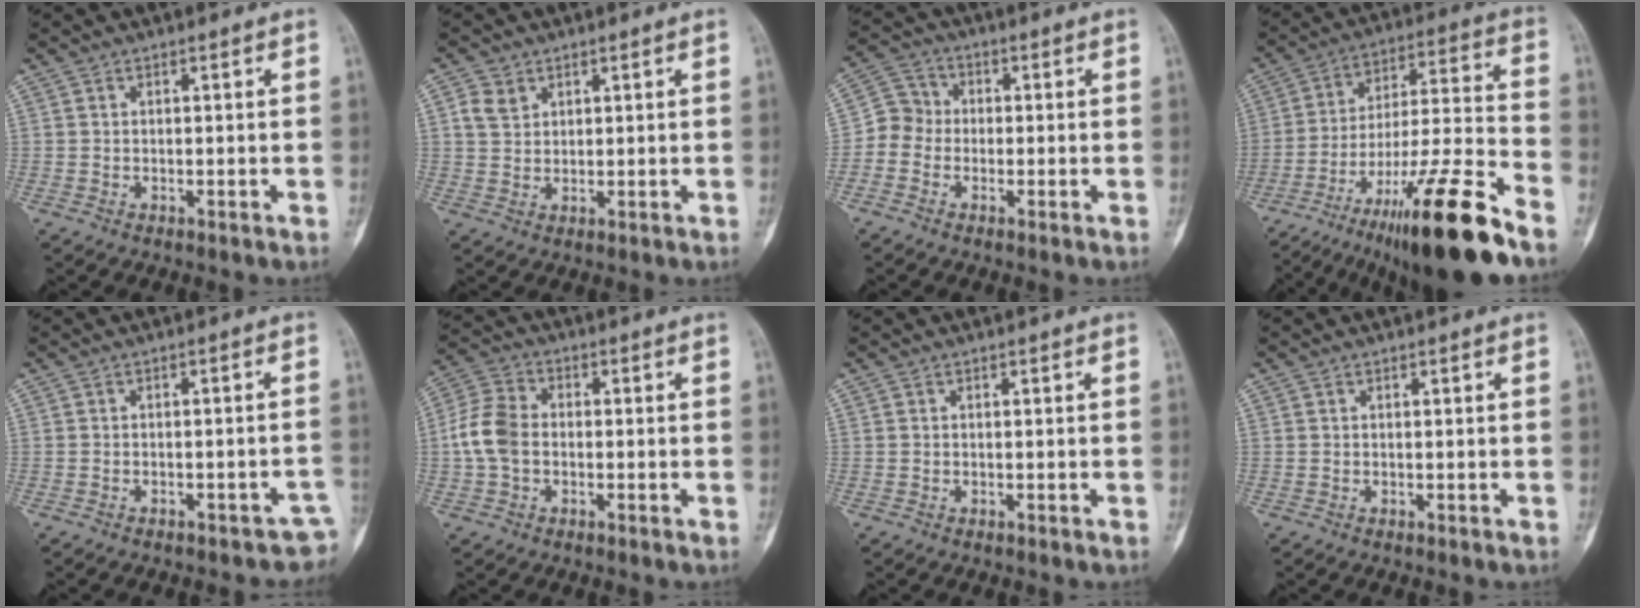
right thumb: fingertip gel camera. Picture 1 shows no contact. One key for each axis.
{"total": 3.7, "fx": 1.7, "fy": 2.9, "fz": 1.6, "tx": -0.020, "ty": -0.004, "tz": 0.035}
{"total": 5.2, "fx": -1.2, "fy": 4.7, "fz": 1.7, "tx": -0.010, "ty": 0.016, "tz": -0.042}
{"total": 24.0, "fx": -16.1, "fy": 2.9, "fz": 17.6, "tx": -0.284, "ty": 0.060, "tz": -0.266}
{"total": 5.1, "fx": -3.6, "fy": 2.6, "fz": 2.5, "tx": -0.016, "ty": 0.038, "tz": -0.041}
{"total": 7.9, "fx": -0.9, "fy": 5.8, "fz": 5.4, "tx": -0.108, "ty": 0.022, "tz": -0.030}
{"total": 0.0}
{"total": 0.0}